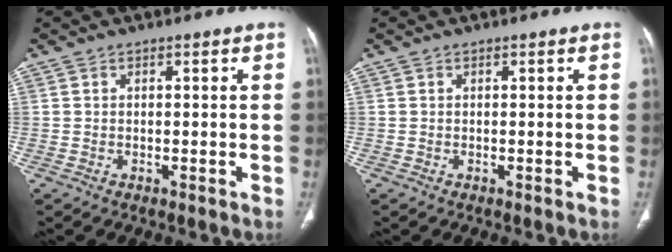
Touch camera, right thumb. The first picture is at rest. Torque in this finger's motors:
{"motor_torque": [0.03, 0.15, -0.08, 0.05, 0.01]}